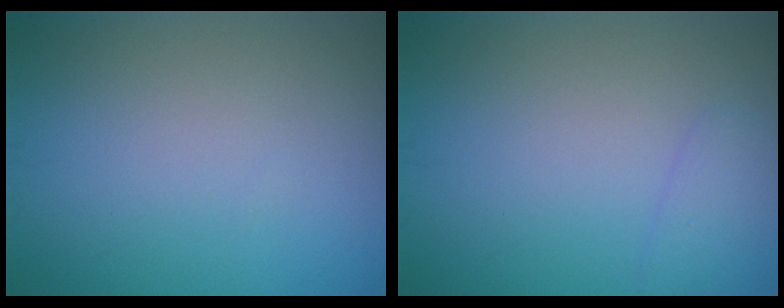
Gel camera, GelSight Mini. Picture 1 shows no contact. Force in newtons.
{"total": 1.3, "press": 1.3, "slide": 0.1}